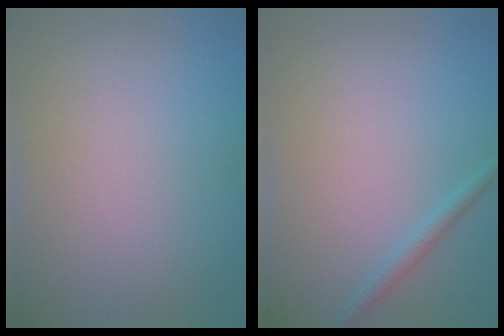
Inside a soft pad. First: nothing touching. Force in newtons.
{"total": 1.1, "press": 1.1, "slide": 0.1}